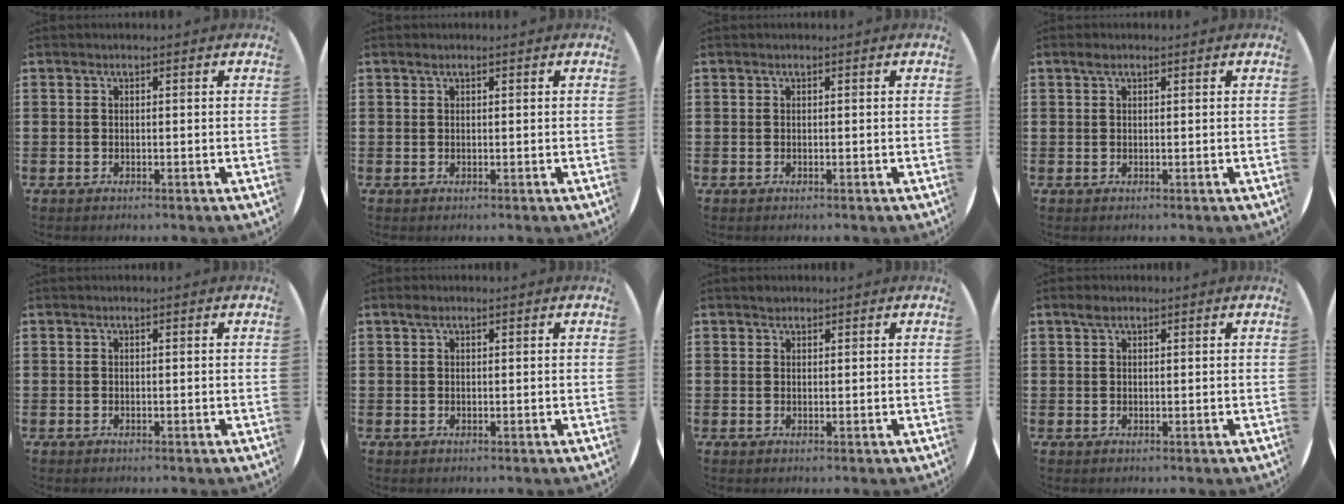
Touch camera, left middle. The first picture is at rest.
{"total": 0.0}
{"total": 0.0}
{"total": 0.7, "force": [0.4, 0.4, 0.5], "torque": [-0.010, 0.004, 0.008]}
{"total": 0.0}
{"total": 0.9, "force": [0.5, 0.5, 0.5], "torque": [-0.002, 0.002, 0.008]}
{"total": 0.7, "force": [0.6, 0.4, 0.0], "torque": [0.008, -0.001, 0.011]}
{"total": 1.3, "force": [0.9, 0.7, 0.7], "torque": [-0.007, 0.003, 0.013]}